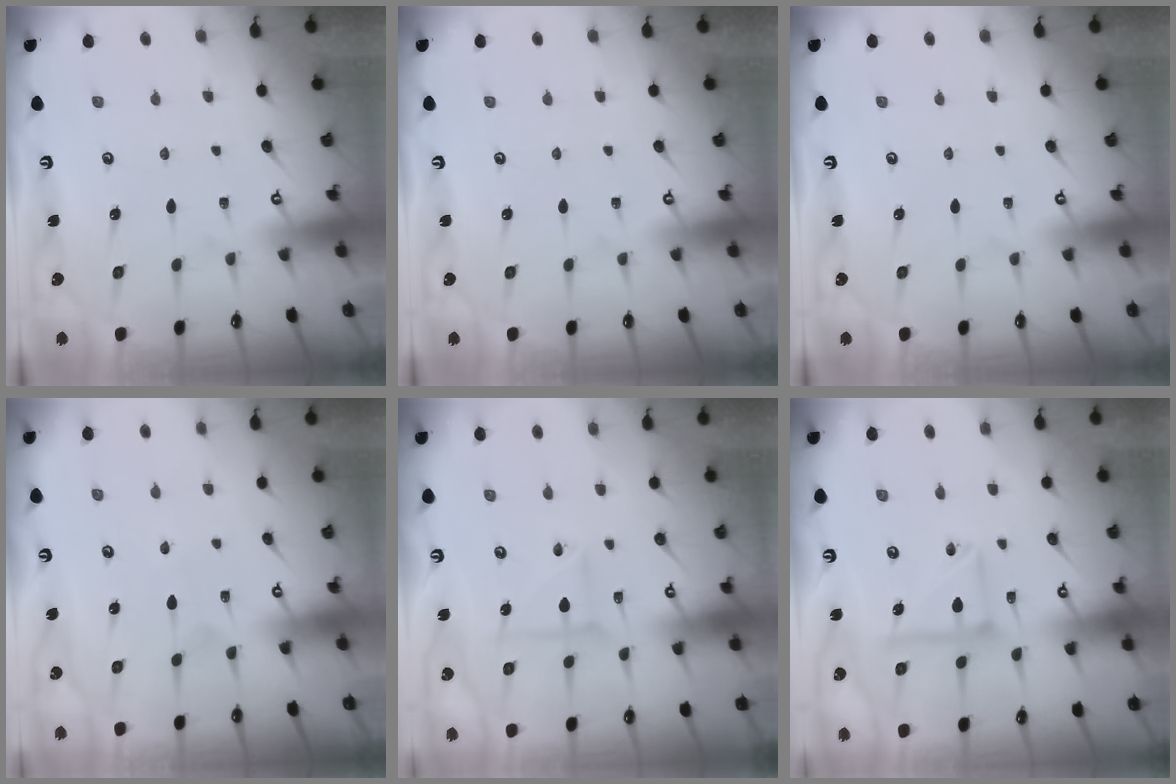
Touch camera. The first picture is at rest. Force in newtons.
{"total": 0.0}
{"total": 0.0}
{"total": 2.9, "press": 2.8, "slide": 0.2}
{"total": 5.1, "press": 5.0, "slide": 1.3}
{"total": 10.2, "press": 10.2, "slide": 1.0}